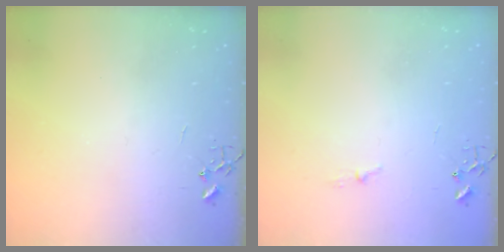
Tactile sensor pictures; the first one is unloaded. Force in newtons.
{"total": 3.3, "press": 3.3, "slide": 0.4}